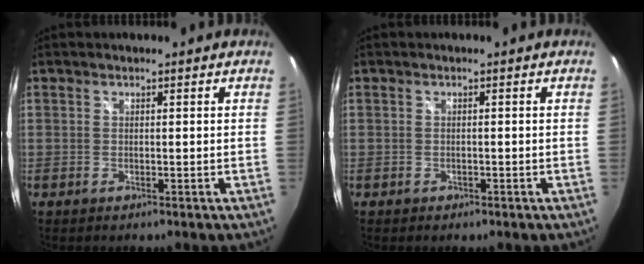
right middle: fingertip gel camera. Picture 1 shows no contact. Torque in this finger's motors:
{"motor_torque": [-0.21, 0.05, -0.01, -0.01]}